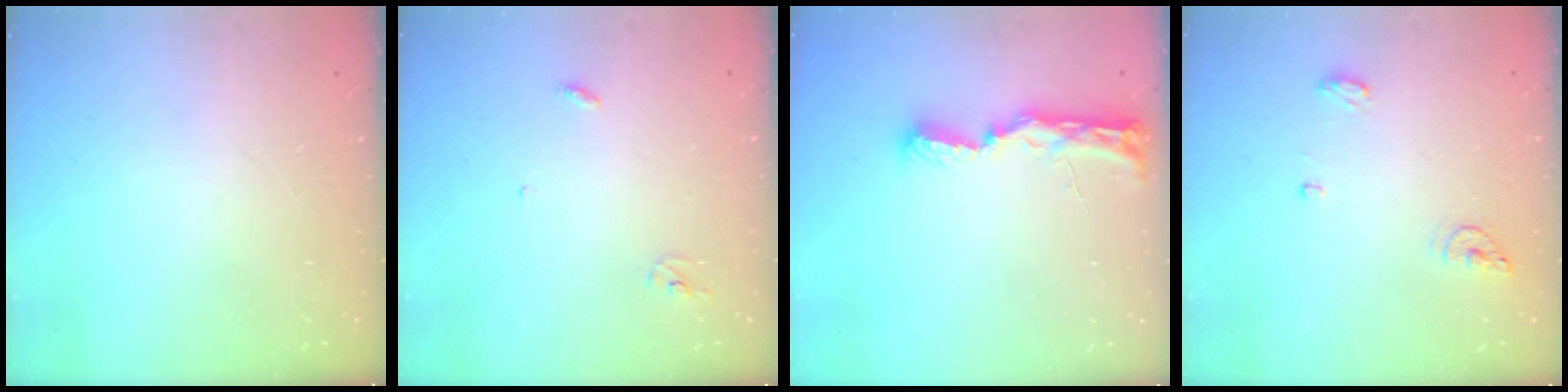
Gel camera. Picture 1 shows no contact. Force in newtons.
{"total": 2.8, "press": 2.8, "slide": 0.2}
{"total": 9.6, "press": 9.3, "slide": 2.4}
{"total": 10.0, "press": 7.3, "slide": 6.9}